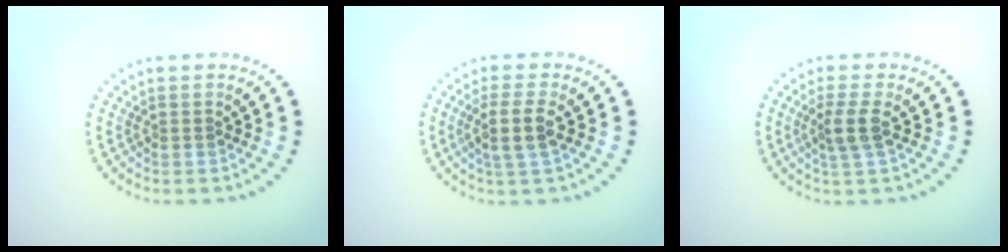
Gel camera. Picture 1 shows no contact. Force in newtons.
{"total": 2.8, "press": 2.6, "slide": 1.2}
{"total": 2.3, "press": 1.8, "slide": 1.4}